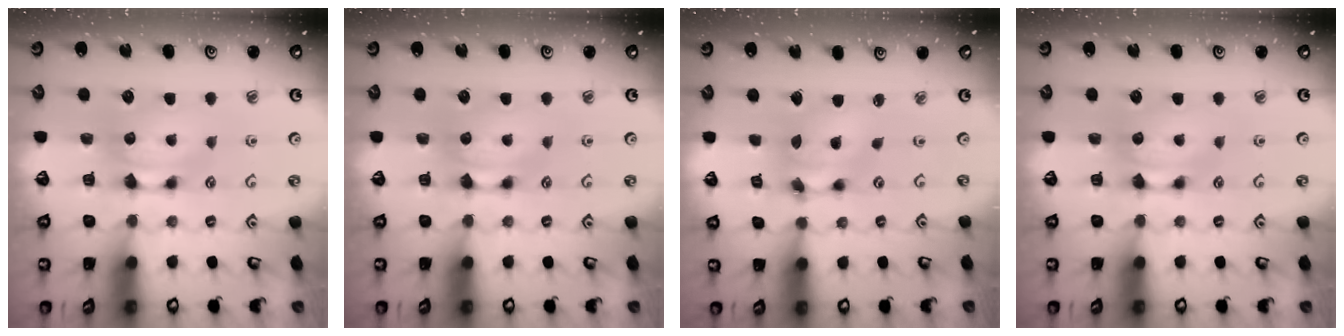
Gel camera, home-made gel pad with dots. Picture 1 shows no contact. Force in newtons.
{"total": 0.0}
{"total": 3.6, "press": 3.2, "slide": 1.4}
{"total": 0.0}